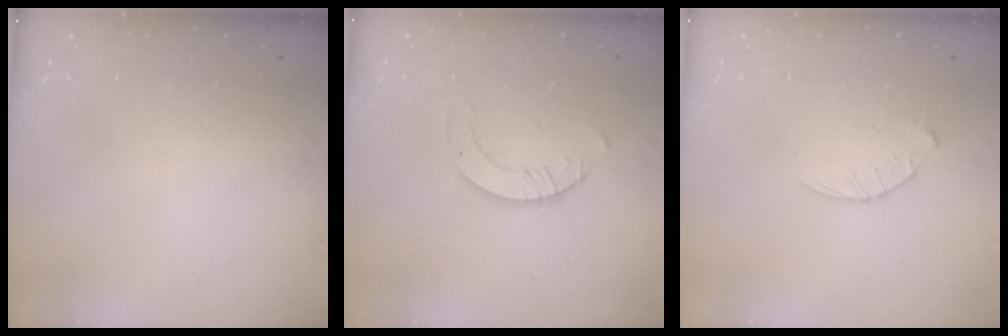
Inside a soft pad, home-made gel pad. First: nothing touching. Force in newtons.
{"total": 2.1, "press": 2.1, "slide": 0.2}
{"total": 4.0, "press": 4.0, "slide": 0.5}